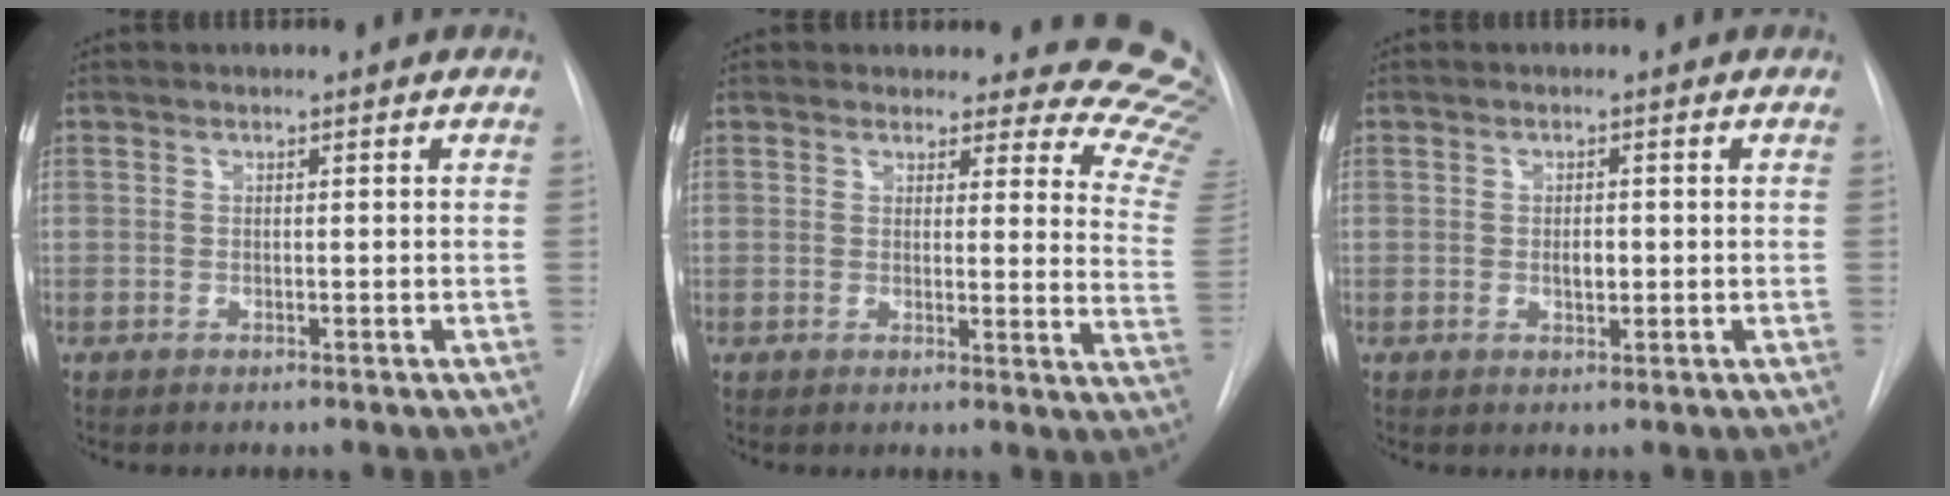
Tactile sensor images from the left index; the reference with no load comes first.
{"total": 14.7, "force": [14.2, 3.5, 1.5], "torque": [0.034, -0.143, 0.106]}
{"total": 1.7, "force": [-0.5, 0.9, 1.4], "torque": [-0.025, -0.006, -0.006]}